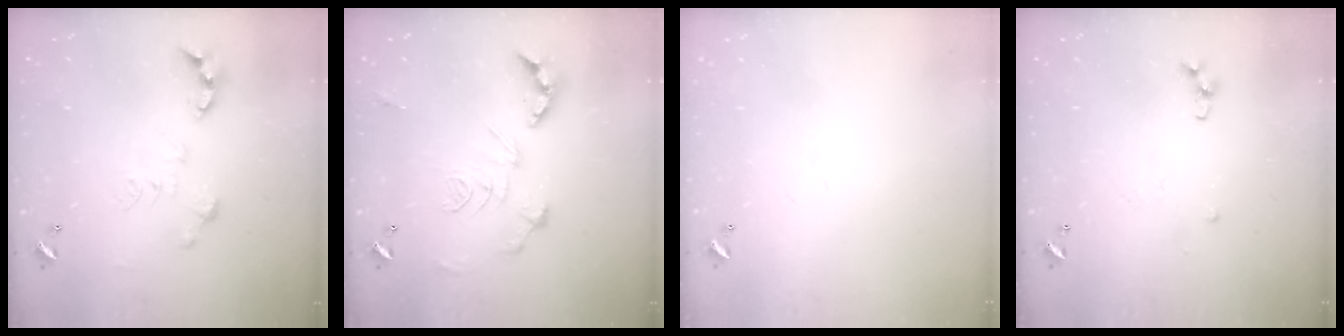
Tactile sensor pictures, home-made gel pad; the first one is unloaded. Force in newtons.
{"total": 2.9, "press": 2.3, "slide": 1.7}
{"total": 0.0}
{"total": 7.2, "press": 7.1, "slide": 0.7}